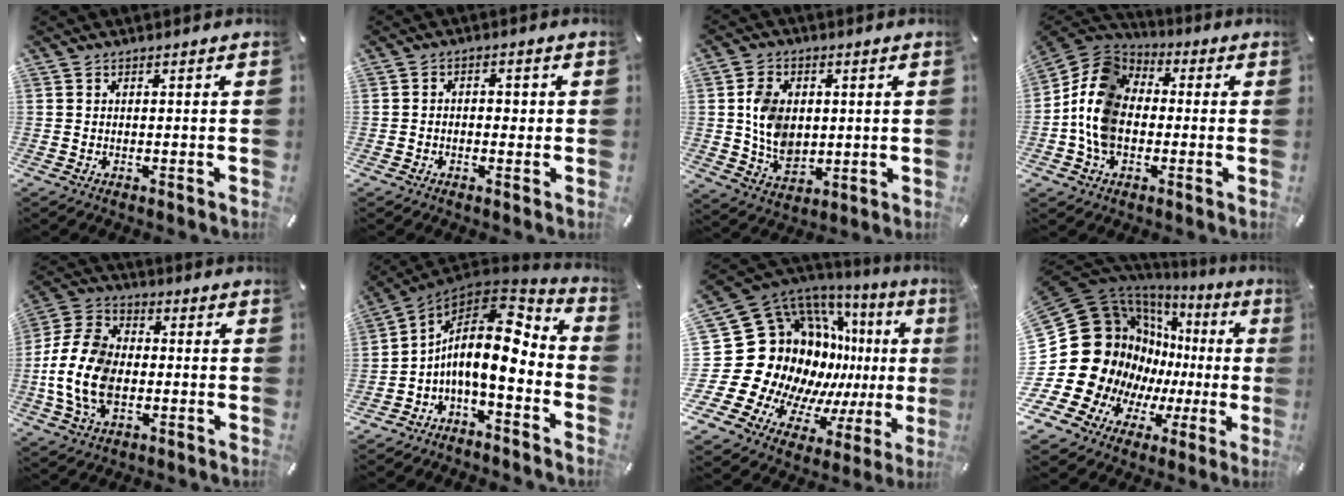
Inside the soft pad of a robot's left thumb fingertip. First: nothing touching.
{"total": 2.5, "force": [-1.1, 1.8, 1.3], "torque": [-0.024, 0.011, -0.024]}
{"total": 10.2, "force": [0.7, 8.2, 6.0], "torque": [-0.124, 0.005, 0.012]}
{"total": 12.6, "force": [-3.1, 9.9, 7.1], "torque": [-0.166, 0.035, -0.060]}
{"total": 14.6, "force": [-2.8, 10.4, 9.9], "torque": [-0.232, 0.011, -0.050]}
{"total": 15.2, "force": [0.1, 8.0, 12.9], "torque": [-0.219, -0.018, -0.002]}
{"total": 27.2, "force": [2.2, 20.5, 17.7], "torque": [-0.282, -0.096, 0.114]}
{"total": 26.4, "force": [3.2, 21.1, 15.6], "torque": [-0.265, -0.083, 0.127]}